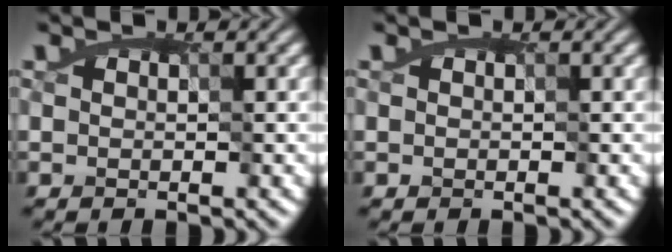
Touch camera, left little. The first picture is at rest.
{"total": 0.0}